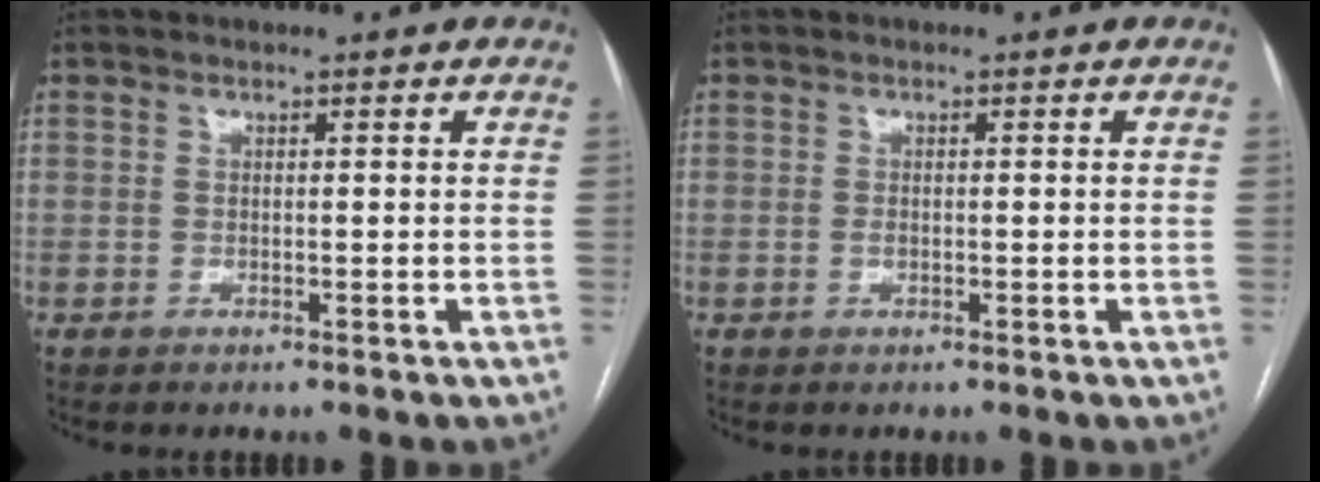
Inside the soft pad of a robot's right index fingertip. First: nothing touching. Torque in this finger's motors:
{"motor_torque": [0.05, -0.21, 0.10, 0.03]}